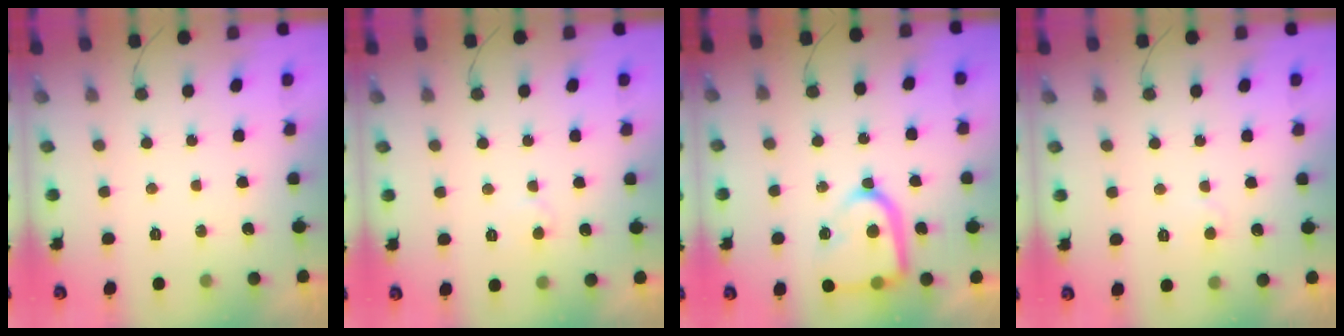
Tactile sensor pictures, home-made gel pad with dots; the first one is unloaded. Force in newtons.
{"total": 5.1, "press": 5.0, "slide": 0.4}
{"total": 16.7, "press": 16.6, "slide": 1.6}
{"total": 3.6, "press": 3.6, "slide": 0.4}